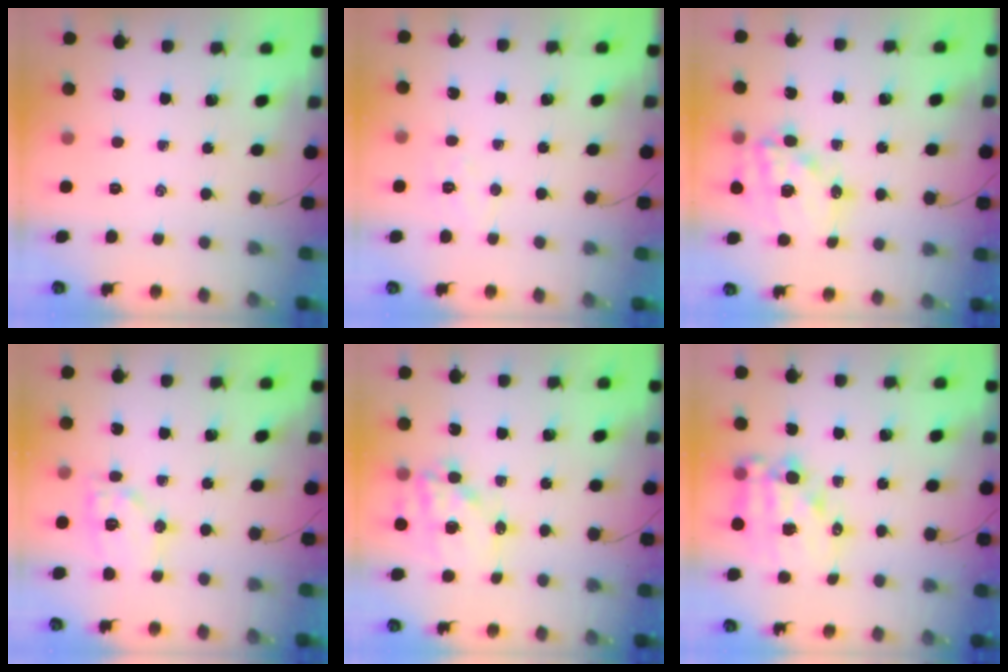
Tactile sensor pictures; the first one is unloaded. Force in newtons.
{"total": 4.5, "press": 4.4, "slide": 0.8}
{"total": 14.8, "press": 14.5, "slide": 3.3}
{"total": 10.5, "press": 10.5, "slide": 0.6}
{"total": 14.2, "press": 13.8, "slide": 3.3}
{"total": 13.5, "press": 13.2, "slide": 3.1}